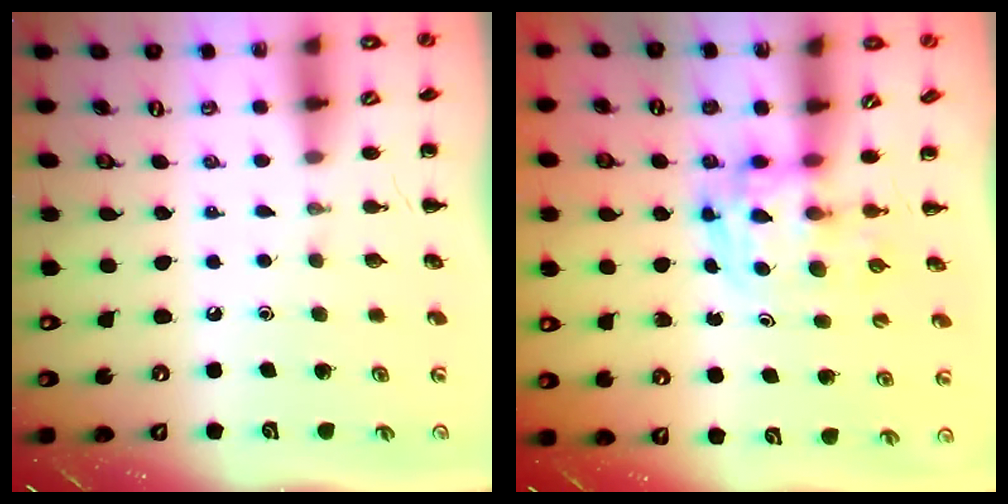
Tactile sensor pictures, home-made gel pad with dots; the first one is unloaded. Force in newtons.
{"total": 3.7, "press": 3.7, "slide": 0.6}